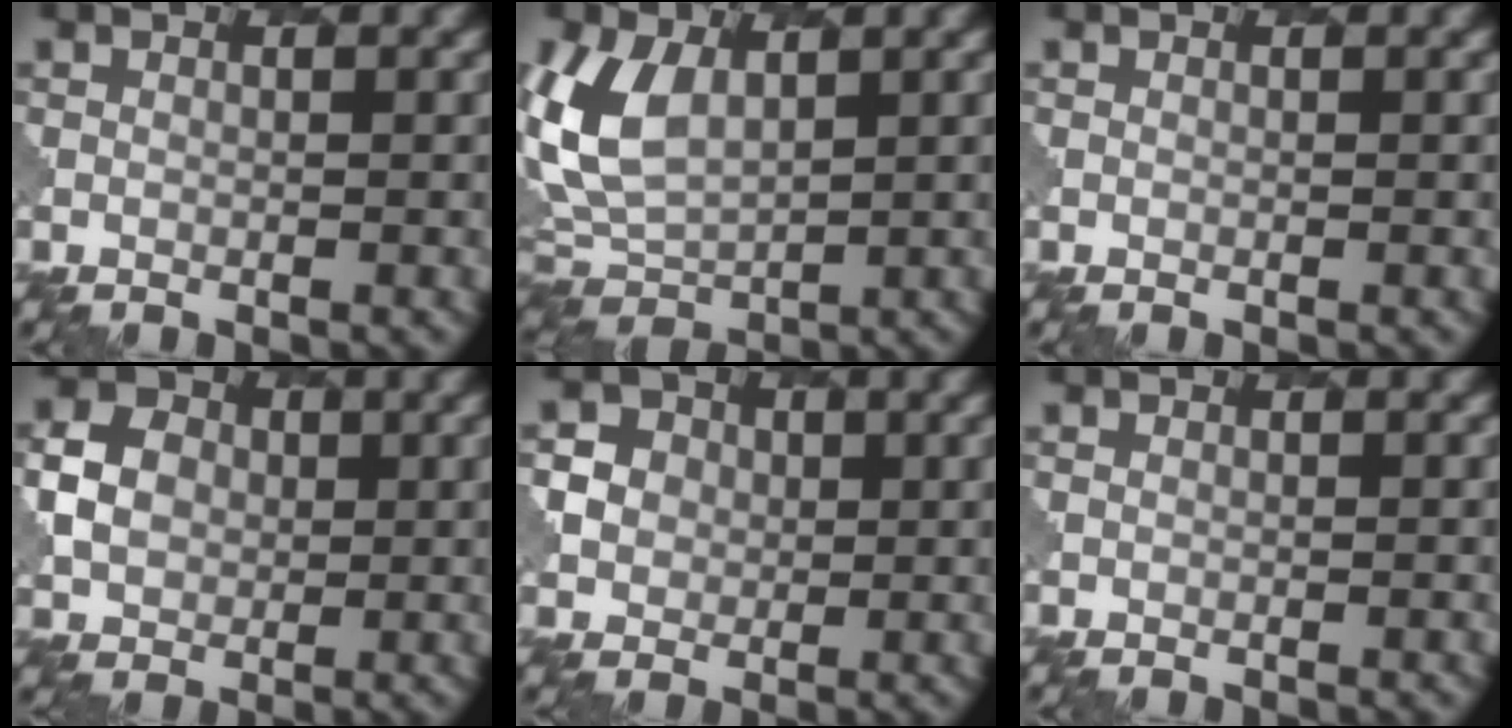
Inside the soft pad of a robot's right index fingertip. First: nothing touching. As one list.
[{"total": 6.8, "force": [1.9, 4.3, 4.8], "torque": [-0.116, 0.002, 0.029]}, {"total": 0.0}, {"total": 3.8, "force": [0.5, 3.4, 1.7], "torque": [-0.034, 0.008, 0.004]}, {"total": 4.9, "force": [1.9, 4.3, 1.4], "torque": [-0.023, 0.024, 0.028]}, {"total": 0.0}]